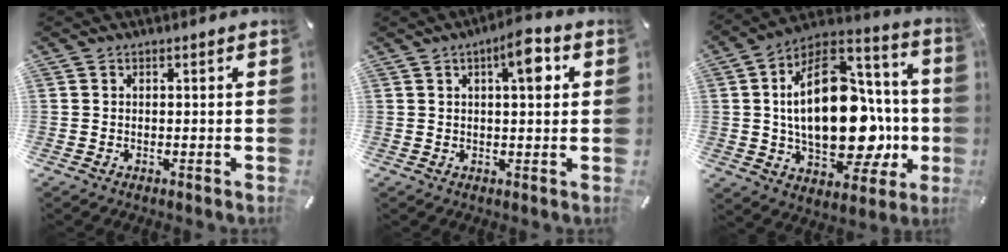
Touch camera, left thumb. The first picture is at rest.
{"total": 7.2, "force": [2.5, 2.4, 6.3], "torque": [-0.087, -0.006, 0.032]}
{"total": 26.7, "force": [-1.0, 15.6, 21.6], "torque": [-0.365, -0.009, -0.008]}